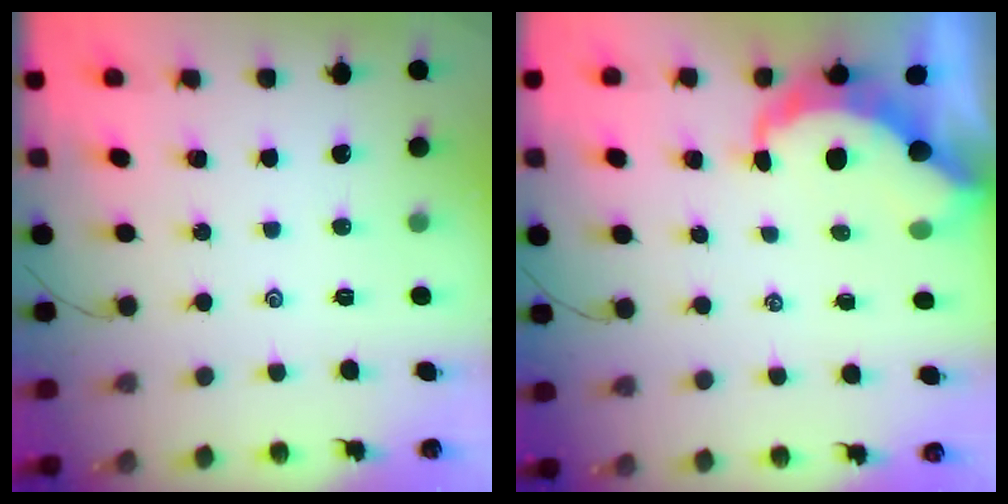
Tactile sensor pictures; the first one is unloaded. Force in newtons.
{"total": 8.1, "press": 8.0, "slide": 1.0}